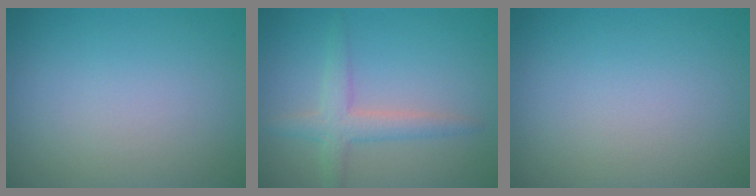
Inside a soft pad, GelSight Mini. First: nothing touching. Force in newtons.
{"total": 2.9, "press": 2.9, "slide": 0.2}
{"total": 0.0}